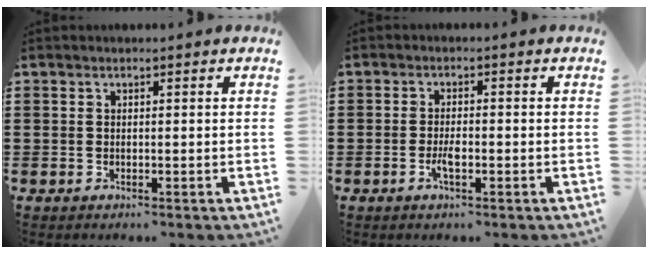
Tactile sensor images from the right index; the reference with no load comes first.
{"total": 2.5, "force": [-1.0, 0.6, 2.2], "torque": [-0.052, -0.004, -0.022]}